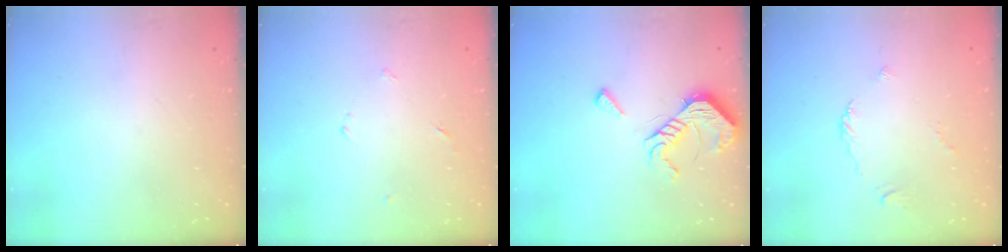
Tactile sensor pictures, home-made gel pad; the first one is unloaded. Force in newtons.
{"total": 2.7, "press": 2.7, "slide": 0.3}
{"total": 11.1, "press": 11.1, "slide": 0.8}
{"total": 2.7, "press": 2.7, "slide": 0.5}